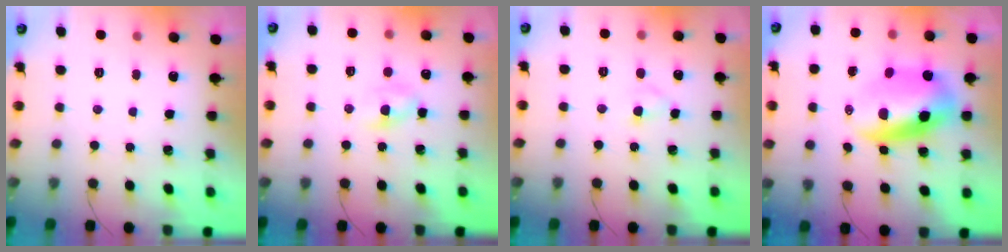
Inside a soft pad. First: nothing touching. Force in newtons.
{"total": 4.9, "press": 4.7, "slide": 1.1}
{"total": 1.6, "press": 1.4, "slide": 0.8}
{"total": 12.2, "press": 11.7, "slide": 3.4}